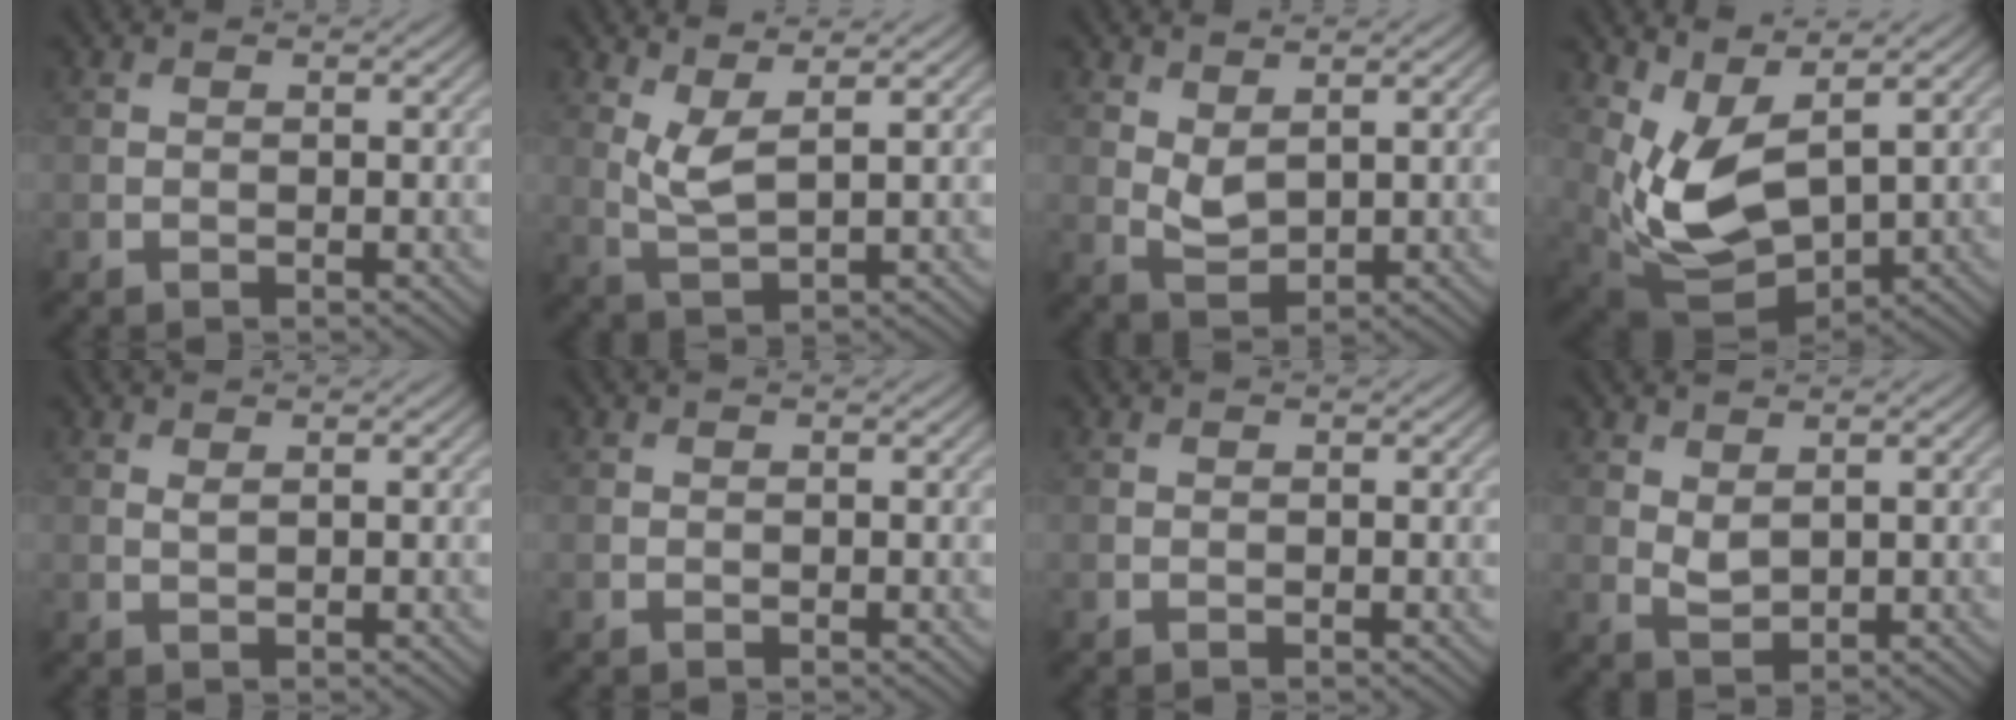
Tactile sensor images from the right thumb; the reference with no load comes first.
{"total": 3.7, "force": [2.1, 0.8, 2.9], "torque": [-0.074, -0.003, 0.050]}
{"total": 3.0, "force": [1.6, 1.5, 2.0], "torque": [-0.051, -0.005, 0.037]}
{"total": 8.7, "force": [2.8, 4.3, 7.1], "torque": [-0.169, -0.011, 0.062]}
{"total": 0.6, "force": [0.5, 0.1, 0.4], "torque": [-0.011, 0.000, 0.010]}
{"total": 0.0}
{"total": 0.0}
{"total": 2.1, "force": [1.3, 0.9, 1.3], "torque": [-0.034, -0.005, 0.030]}